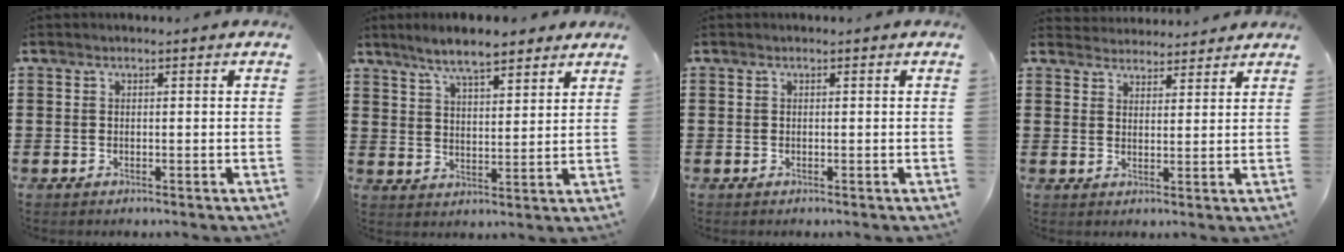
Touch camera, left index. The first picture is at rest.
{"total": 6.4, "force": [5.6, 1.1, 2.8], "torque": [-0.073, -0.011, 0.101]}
{"total": 0.0}
{"total": 3.1, "force": [3.1, 0.4, -0.4], "torque": [-0.003, -0.012, 0.059]}